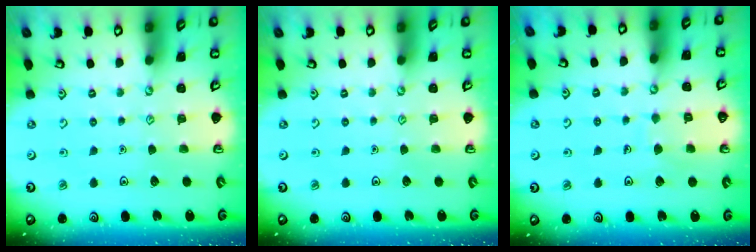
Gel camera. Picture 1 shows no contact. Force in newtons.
{"total": 0.0}
{"total": 5.9, "press": 5.9, "slide": 0.2}